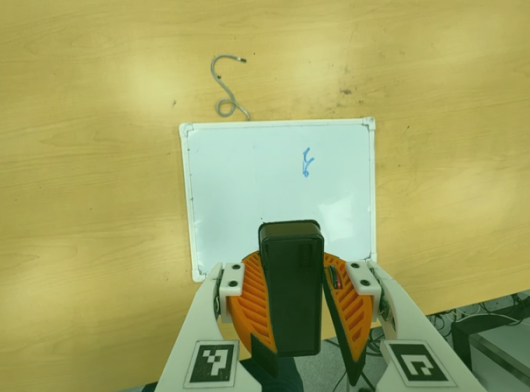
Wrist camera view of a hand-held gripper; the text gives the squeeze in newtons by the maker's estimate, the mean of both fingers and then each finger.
{"total": 10.3, "left": 10.2, "right": 10.3}